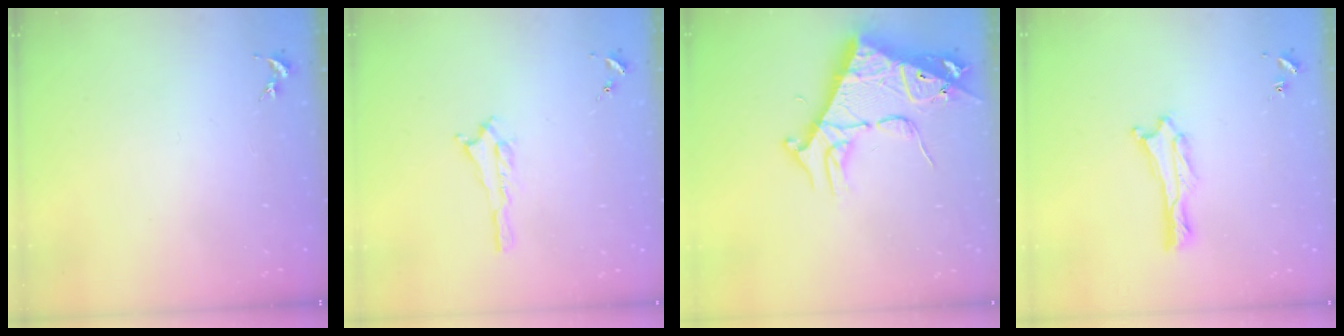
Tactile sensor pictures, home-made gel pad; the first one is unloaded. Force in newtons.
{"total": 1.4, "press": 1.4, "slide": 0.2}
{"total": 10.3, "press": 10.2, "slide": 1.3}
{"total": 0.0}